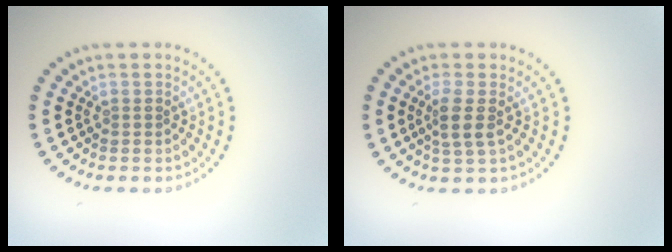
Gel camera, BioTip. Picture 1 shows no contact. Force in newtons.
{"total": 2.1, "press": 1.7, "slide": 1.2}